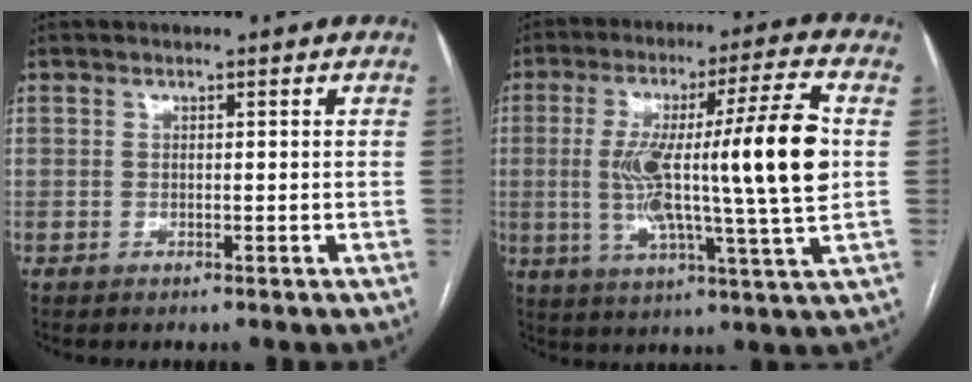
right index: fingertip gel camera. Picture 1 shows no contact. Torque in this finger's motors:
{"motor_torque": [2.07, -0.07, 1.05, 0.21]}